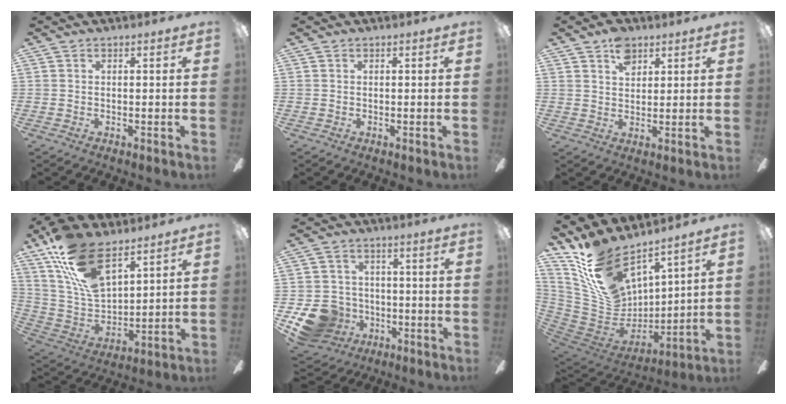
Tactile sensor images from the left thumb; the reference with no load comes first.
{"total": 0.0}
{"total": 5.9, "force": [3.5, 3.6, 3.0], "torque": [-0.038, -0.007, 0.060]}
{"total": 17.8, "force": [11.5, 7.9, 11.0], "torque": [-0.242, -0.060, 0.207]}
{"total": 11.8, "force": [-5.4, 9.6, 4.2], "torque": [-0.106, 0.034, -0.090]}
{"total": 17.5, "force": [13.3, 8.1, 7.9], "torque": [-0.180, -0.089, 0.250]}